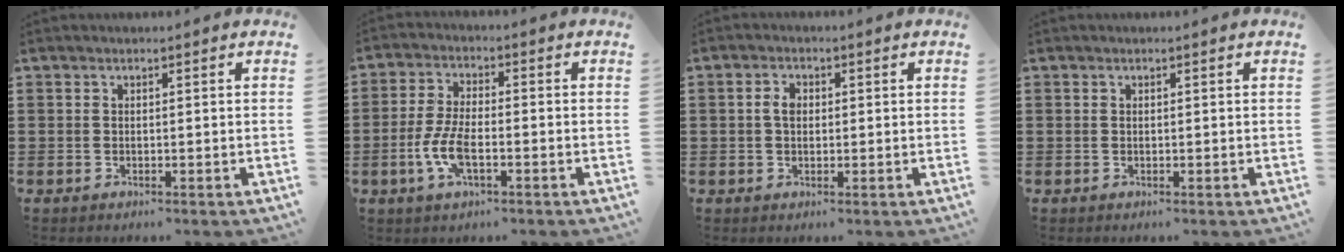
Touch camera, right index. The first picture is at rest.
{"total": 6.4, "force": [-2.1, 2.3, 5.5], "torque": [-0.131, -0.008, -0.045]}
{"total": 2.5, "force": [0.2, 1.6, 1.9], "torque": [-0.039, 0.008, 0.003]}
{"total": 0.0}